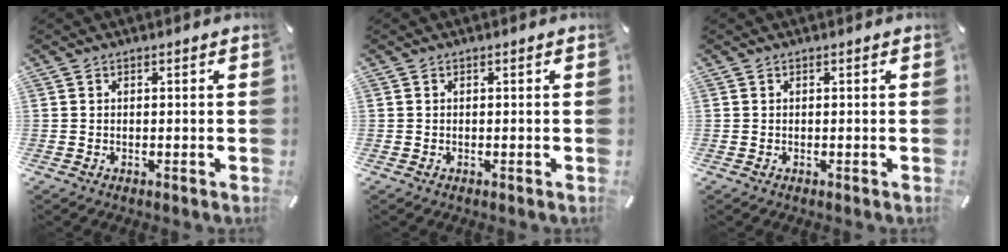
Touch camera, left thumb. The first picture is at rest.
{"total": 0.0}
{"total": 0.0}